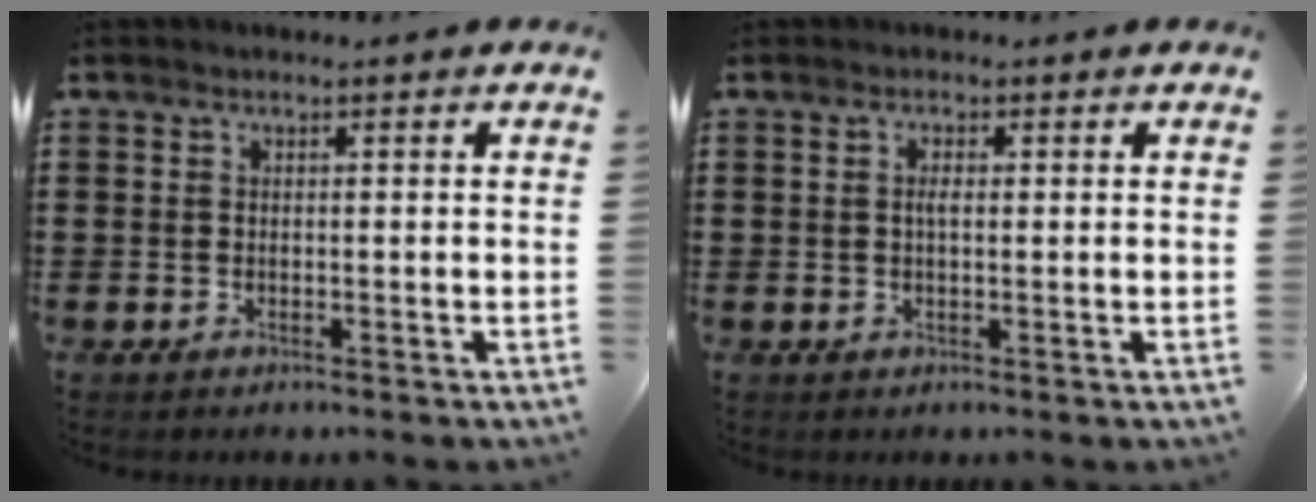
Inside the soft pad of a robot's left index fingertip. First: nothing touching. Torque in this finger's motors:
{"motor_torque": [0.34, -0.36, 0.19, 0.03]}